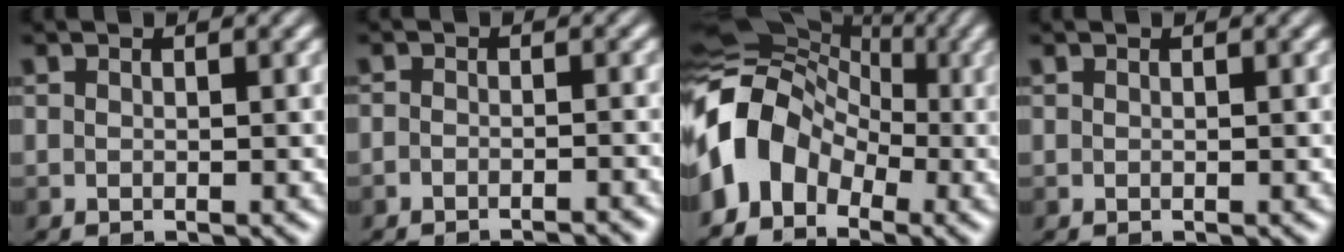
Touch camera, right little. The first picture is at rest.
{"total": 2.6, "force": [-2.5, 0.5, 0.8], "torque": [-0.011, 0.015, -0.033]}
{"total": 8.4, "force": [-2.5, 6.4, 4.8], "torque": [-0.085, 0.016, -0.067]}
{"total": 0.0}